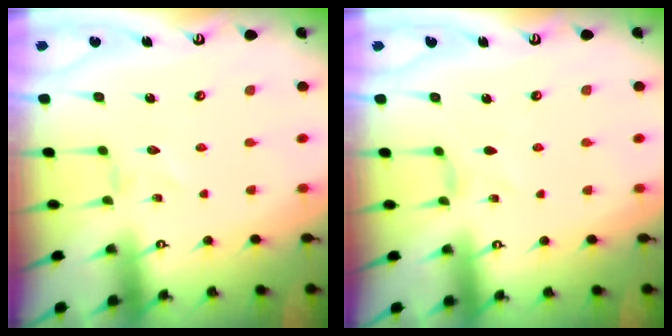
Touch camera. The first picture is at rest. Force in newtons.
{"total": 0.8, "press": 0.8, "slide": 0.3}